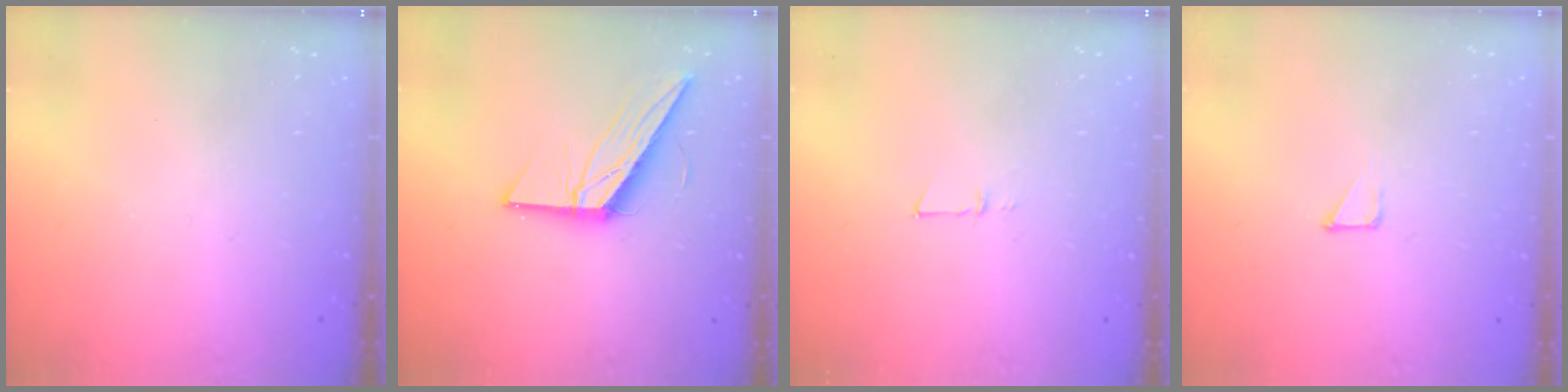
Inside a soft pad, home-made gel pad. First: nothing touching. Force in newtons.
{"total": 13.8, "press": 13.8, "slide": 0.4}
{"total": 3.9, "press": 3.8, "slide": 0.9}
{"total": 1.2, "press": 1.2, "slide": 0.0}